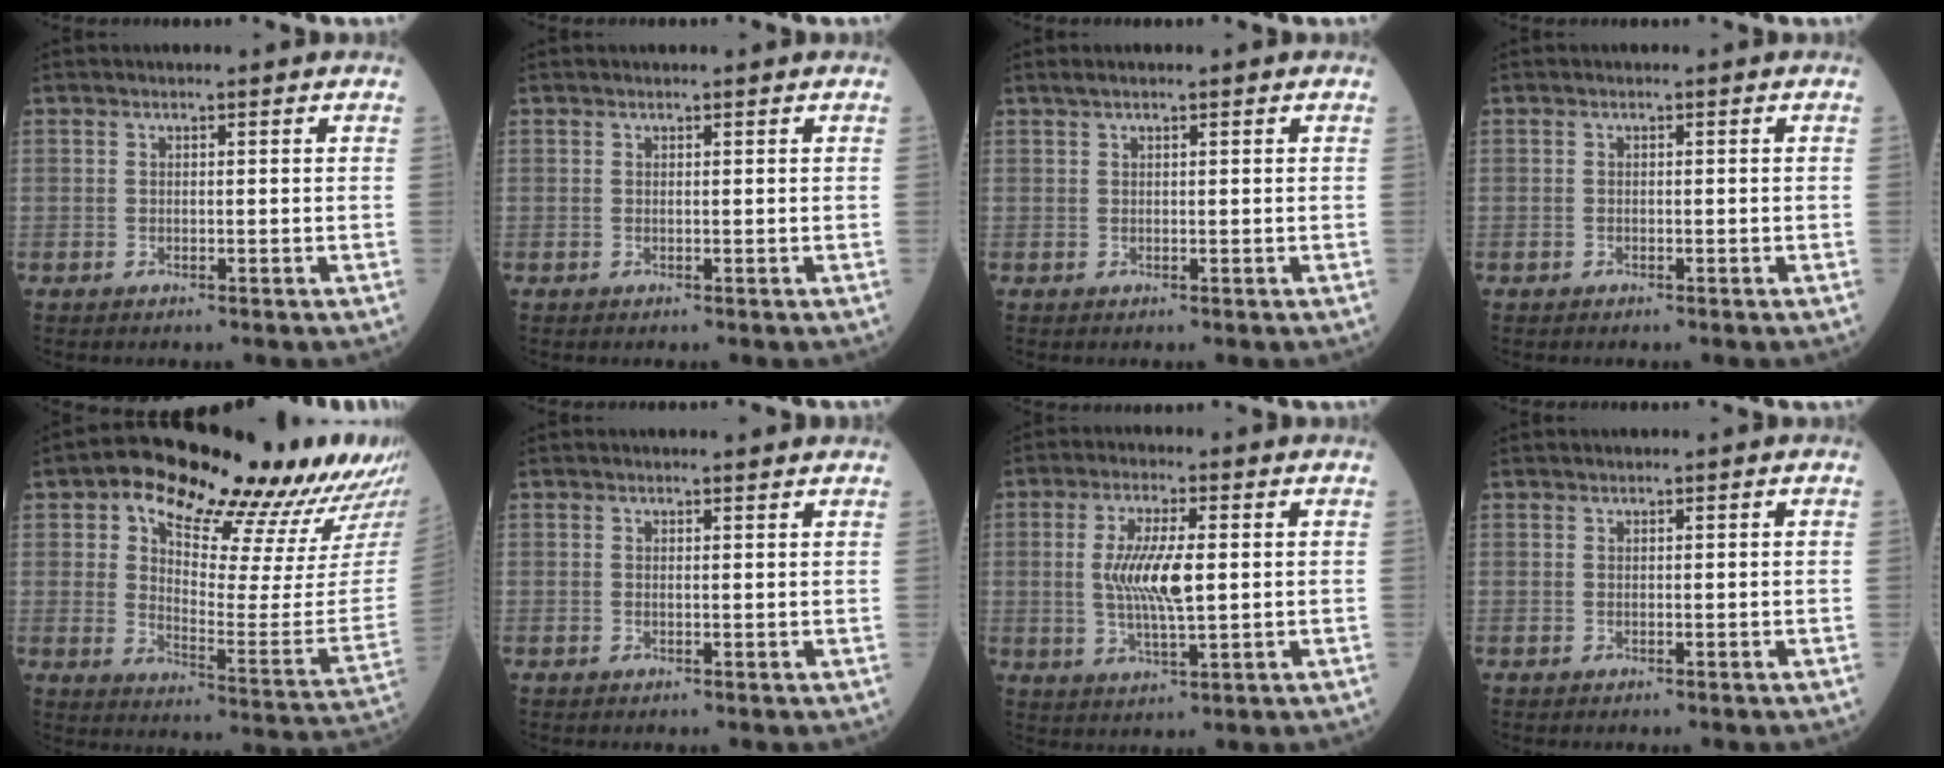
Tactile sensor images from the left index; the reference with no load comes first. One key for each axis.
{"total": 0.6, "fx": 0.6, "fy": 0.1, "fz": 0.3, "tx": -0.010, "ty": 0.007, "tz": 0.009}
{"total": 2.1, "fx": 1.7, "fy": 0.4, "fz": 1.3, "tx": -0.024, "ty": 0.027, "tz": 0.030}
{"total": 0.0}
{"total": 22.0, "fx": 17.2, "fy": 4.1, "fz": 13.1, "tx": -0.190, "ty": -0.029, "tz": 0.229}
{"total": 1.5, "fx": 1.5, "fy": 0.1, "fz": 0.2, "tx": -0.013, "ty": -0.001, "tz": 0.016}
{"total": 7.8, "fx": 0.6, "fy": 1.5, "fz": 7.7, "tx": -0.161, "ty": -0.003, "tz": 0.016}
{"total": 0.0}